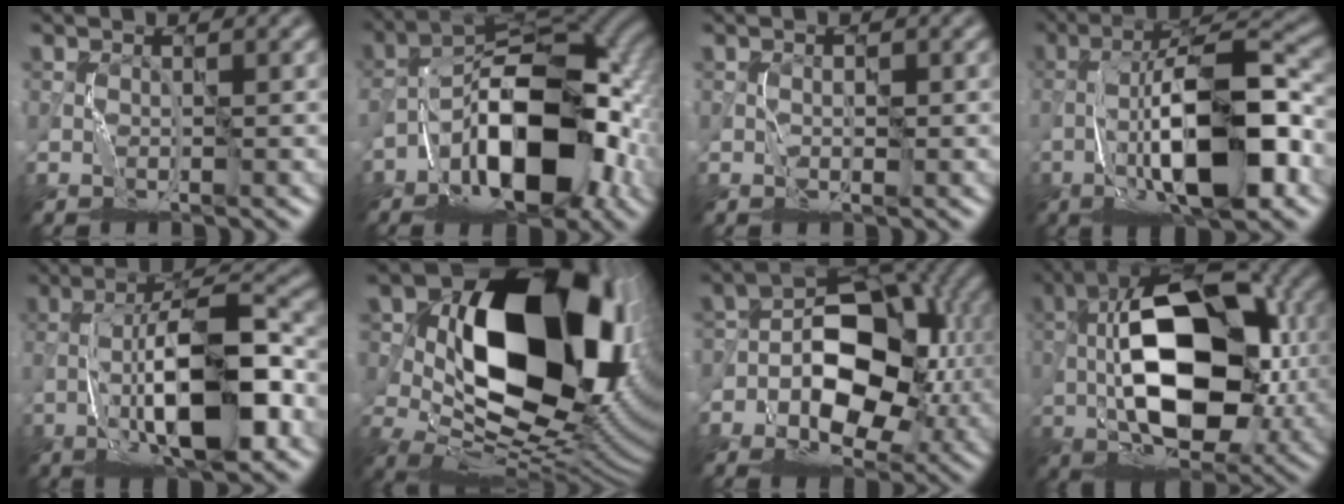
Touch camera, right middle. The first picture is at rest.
{"total": 13.4, "force": [-4.8, 6.7, 10.6], "torque": [-0.164, 0.002, -0.088]}
{"total": 0.6, "force": [0.0, 0.3, 0.5], "torque": [-0.005, 0.002, -0.001]}
{"total": 12.4, "force": [-3.8, 3.8, 11.1], "torque": [-0.191, 0.013, -0.065]}
{"total": 11.1, "force": [-3.5, 3.4, 10.0], "torque": [-0.180, 0.013, -0.060]}
{"total": 19.0, "force": [3.2, 12.7, 13.9], "torque": [-0.222, -0.019, 0.075]}
{"total": 10.8, "force": [-2.1, 6.8, 8.1], "torque": [-0.125, 0.001, -0.042]}
{"total": 14.3, "force": [-1.0, 7.8, 12.0], "torque": [-0.205, 0.023, -0.030]}